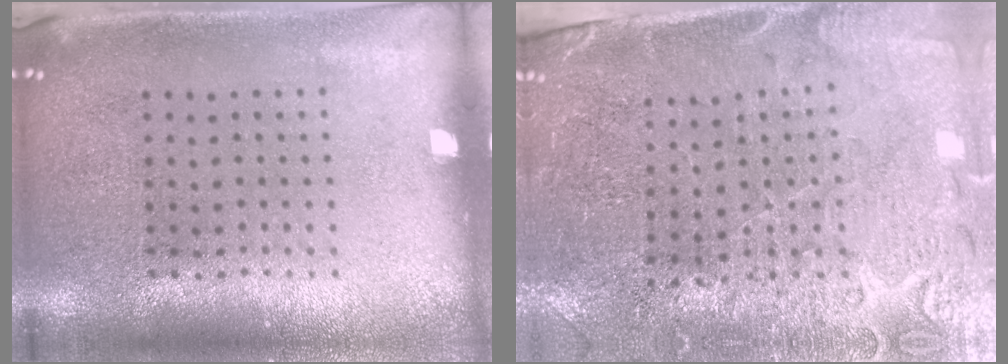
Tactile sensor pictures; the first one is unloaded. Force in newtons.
{"total": 3.2, "press": 3.0, "slide": 0.9}